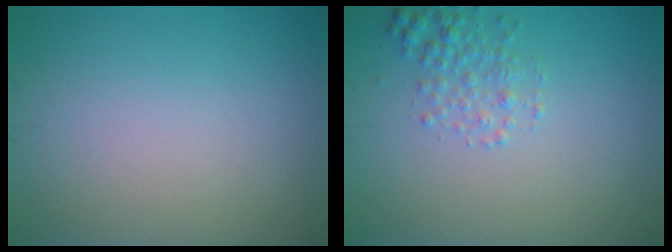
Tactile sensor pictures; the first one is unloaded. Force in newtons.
{"total": 2.0, "press": 2.0, "slide": 0.1}